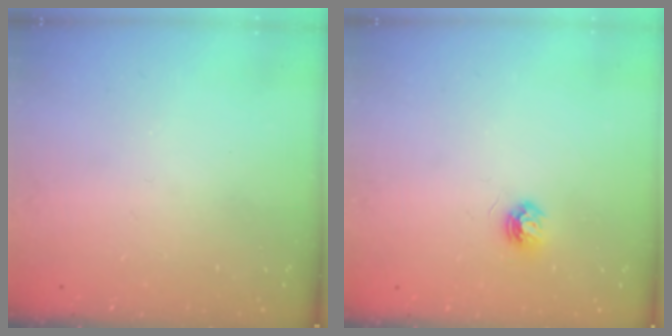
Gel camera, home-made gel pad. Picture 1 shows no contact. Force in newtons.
{"total": 4.7, "press": 4.6, "slide": 0.5}